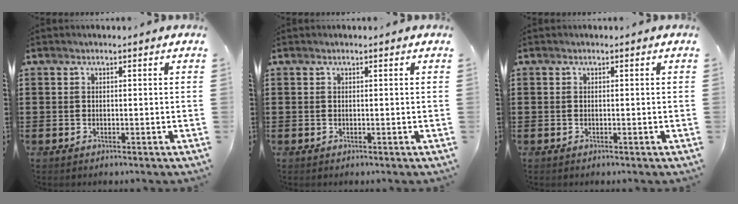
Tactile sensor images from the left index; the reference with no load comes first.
{"total": 0.0}
{"total": 0.0}